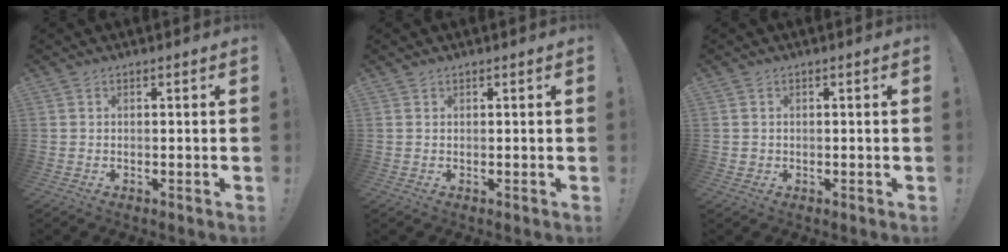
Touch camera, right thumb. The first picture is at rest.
{"total": 0.6, "force": [0.5, 0.2, 0.1], "torque": [0.001, -0.002, 0.010]}
{"total": 1.3, "force": [0.3, 1.2, 0.2], "torque": [0.000, 0.000, 0.005]}